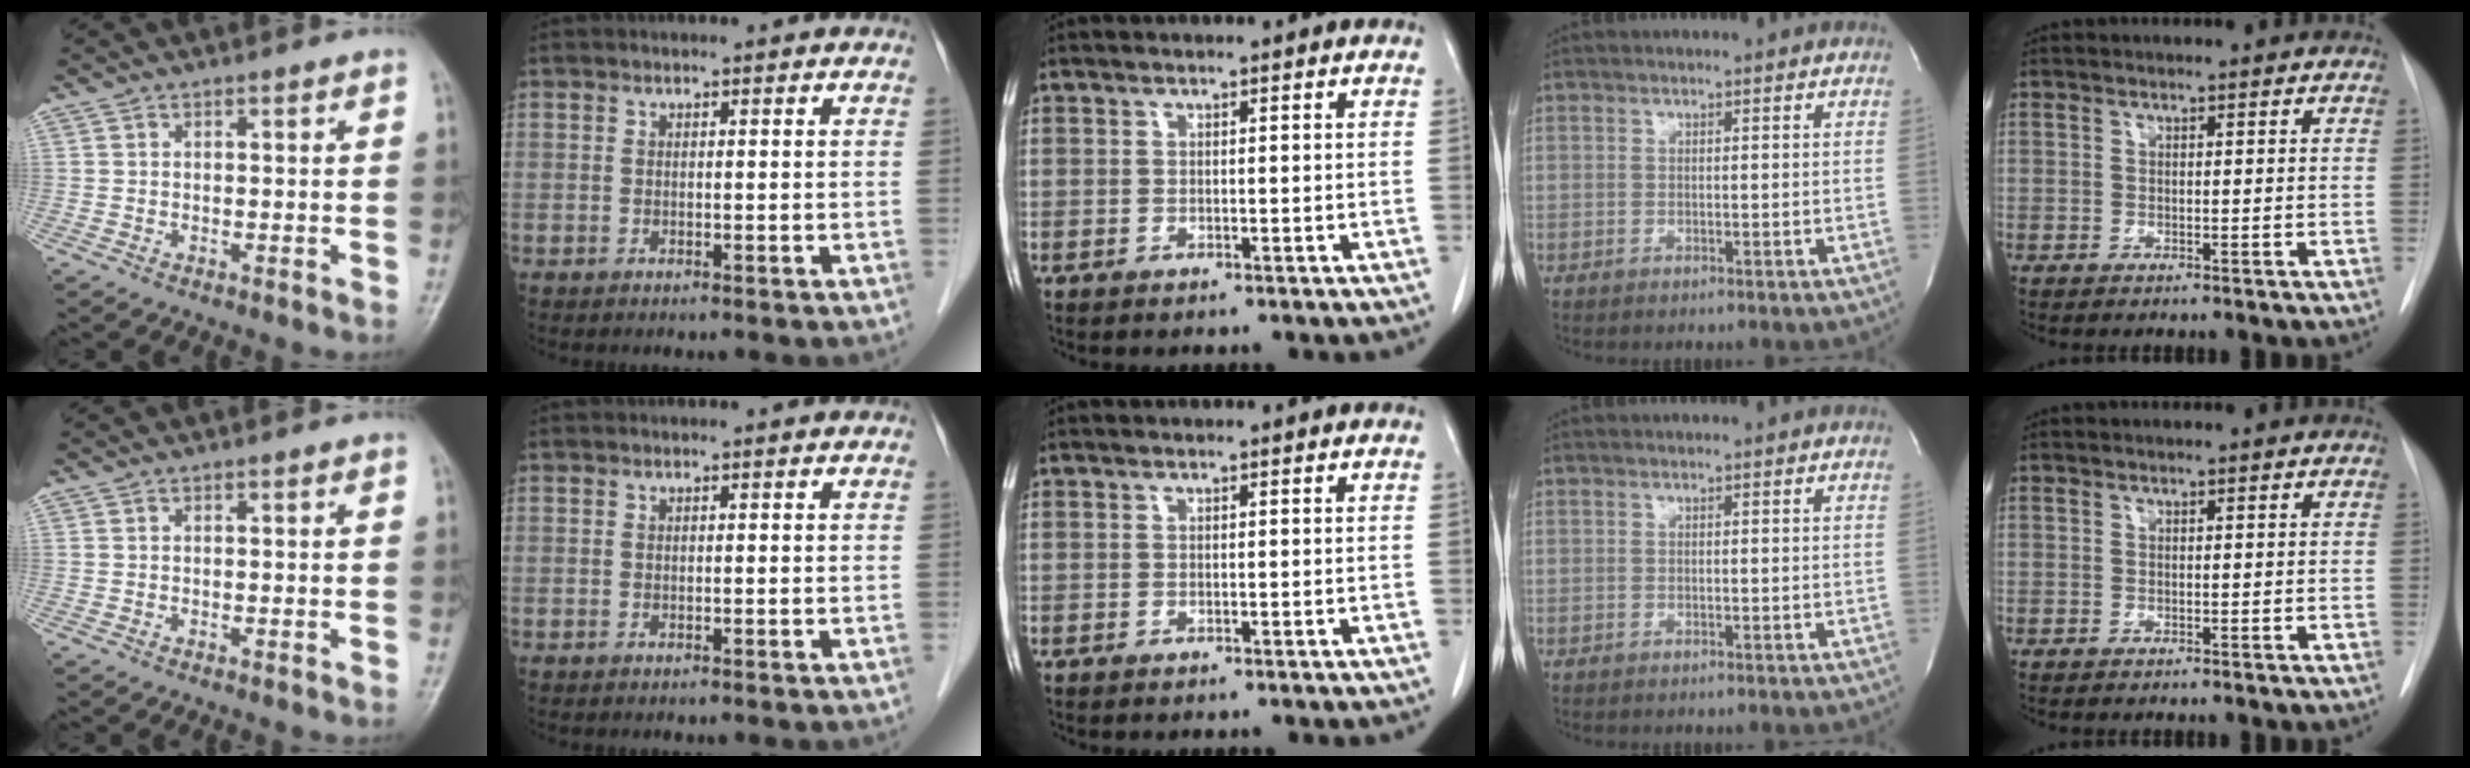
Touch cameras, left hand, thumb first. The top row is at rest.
{}